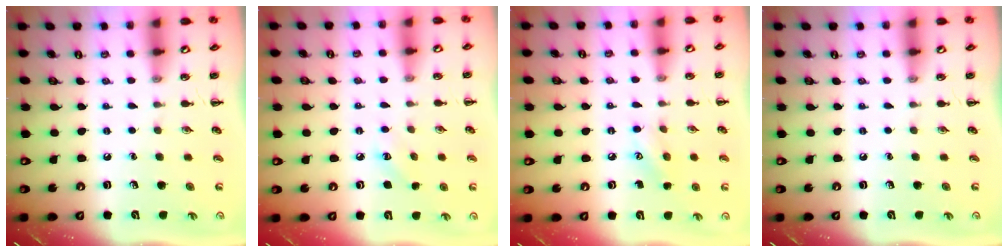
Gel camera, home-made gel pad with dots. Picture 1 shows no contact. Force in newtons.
{"total": 3.8, "press": 3.7, "slide": 1.1}
{"total": 6.5, "press": 6.4, "slide": 1.2}
{"total": 0.0}